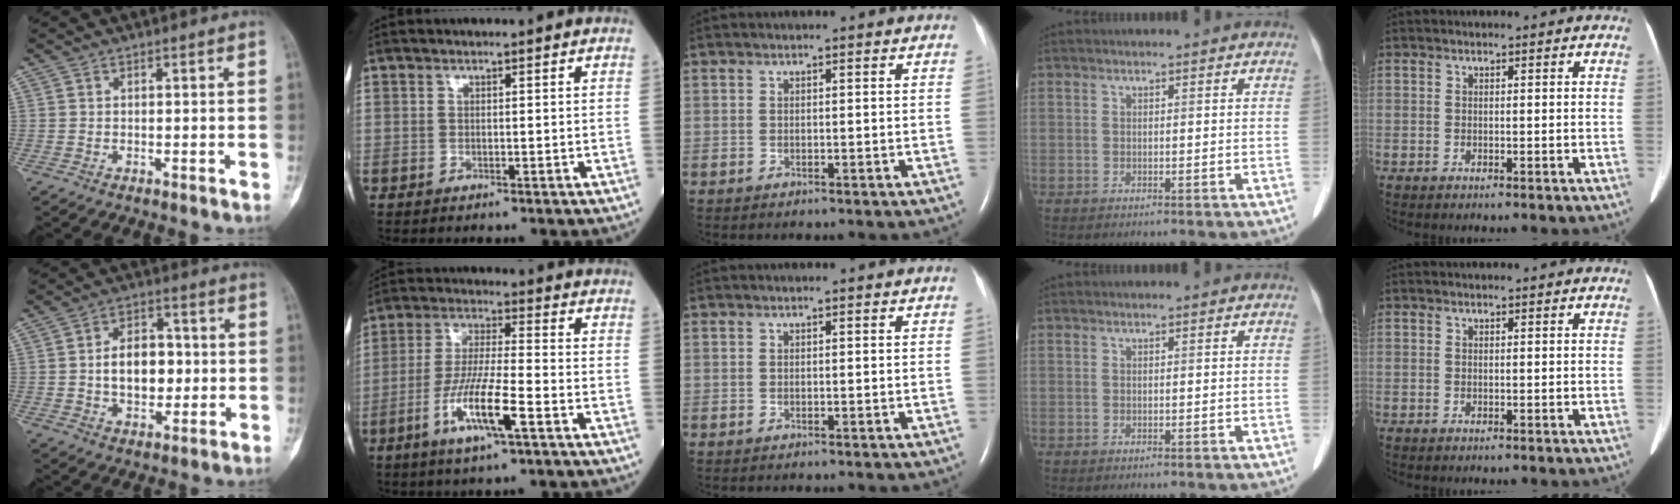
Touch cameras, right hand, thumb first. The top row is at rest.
{"thumb": {"total": 10.0, "force": [-0.2, 6.6, 7.5], "torque": [-0.090, 0.015, -0.006]}, "index": {"total": 10.3, "force": [-4.4, 0.8, 9.2], "torque": [-0.182, -0.011, -0.084]}}